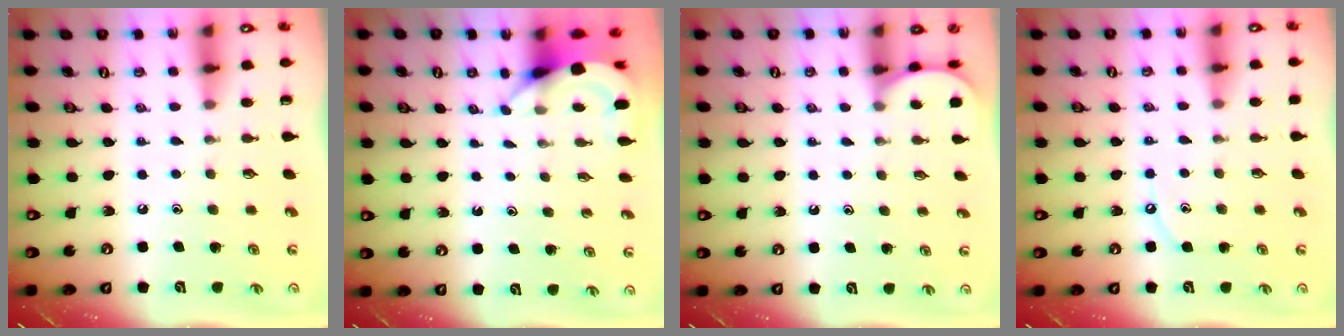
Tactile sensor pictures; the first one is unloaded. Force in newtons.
{"total": 3.9, "press": 3.9, "slide": 0.3}
{"total": 0.7, "press": 0.7, "slide": 0.1}
{"total": 4.2, "press": 4.2, "slide": 0.6}